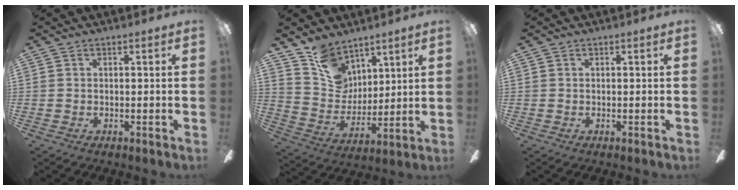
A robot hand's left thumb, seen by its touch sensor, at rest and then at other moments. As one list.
[{"total": 12.1, "force": [8.8, 7.9, 2.9], "torque": [-0.071, -0.050, 0.176]}, {"total": 0.0}]